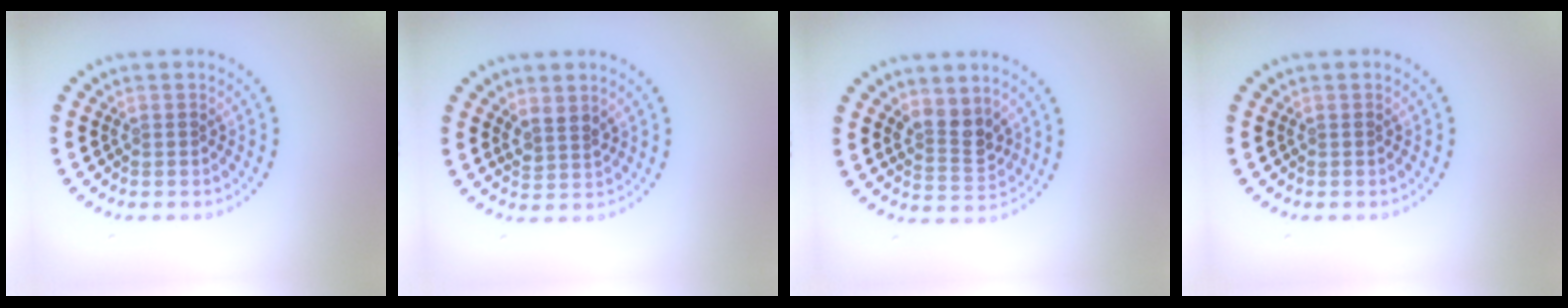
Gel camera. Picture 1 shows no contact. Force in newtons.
{"total": 1.7, "press": 1.3, "slide": 1.2}
{"total": 2.9, "press": 2.6, "slide": 1.3}
{"total": 0.0}